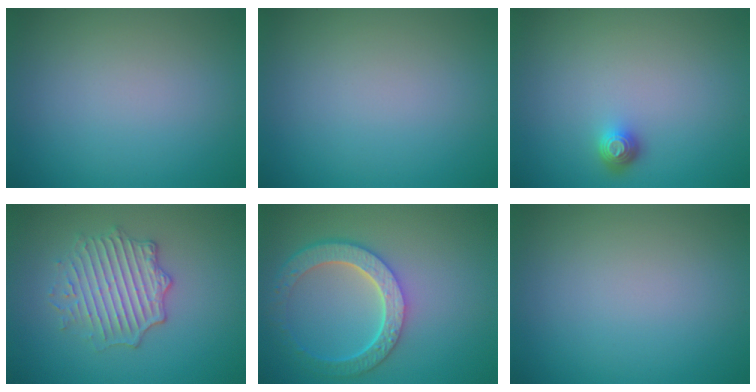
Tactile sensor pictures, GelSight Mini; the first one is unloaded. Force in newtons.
{"total": 0.0}
{"total": 1.4, "press": 1.1, "slide": 0.9}
{"total": 4.1, "press": 3.6, "slide": 1.8}
{"total": 5.8, "press": 4.5, "slide": 3.7}
{"total": 0.0}